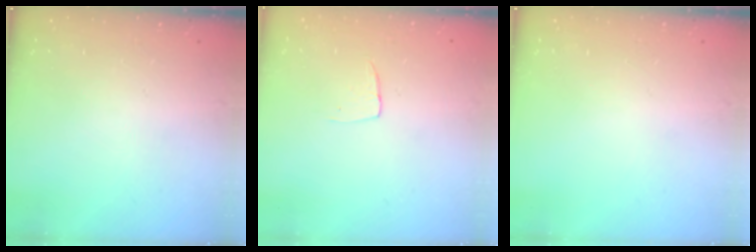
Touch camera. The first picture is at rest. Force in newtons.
{"total": 3.7, "press": 3.7, "slide": 0.2}
{"total": 0.0}